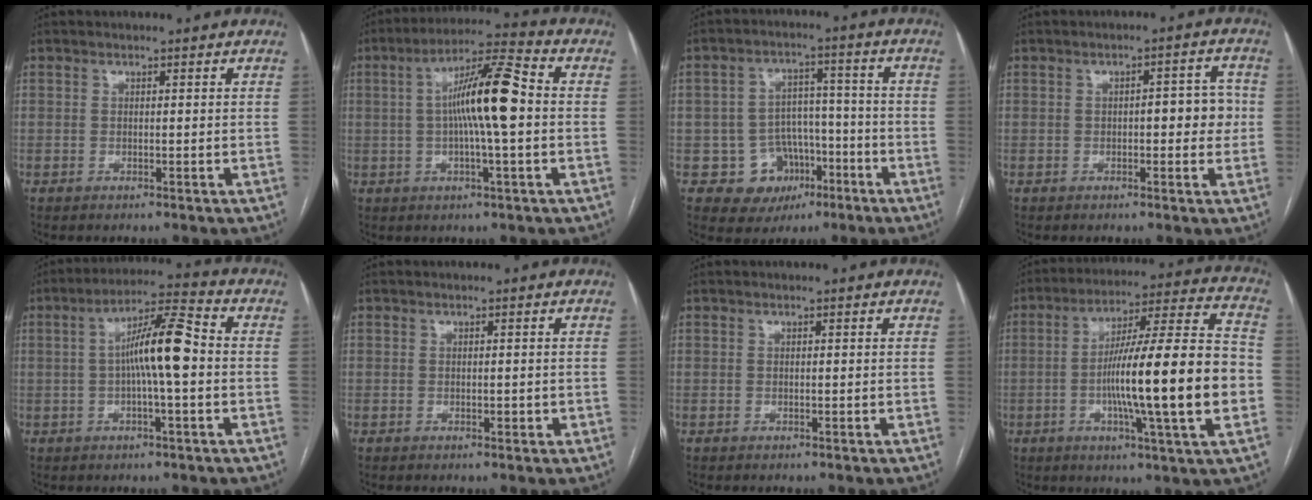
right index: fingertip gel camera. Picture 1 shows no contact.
{"total": 11.7, "force": [0.3, 0.9, 11.7], "torque": [-0.206, 0.020, -0.002]}
{"total": 8.2, "force": [-3.3, 7.3, 1.6], "torque": [-0.008, 0.026, -0.039]}
{"total": 5.1, "force": [-0.1, 2.0, 4.7], "torque": [-0.053, 0.019, -0.003]}
{"total": 9.7, "force": [-0.2, 0.9, 9.6], "torque": [-0.170, 0.023, -0.010]}
{"total": 0.9, "force": [-0.2, 0.4, 0.8], "torque": [-0.010, 0.000, -0.001]}
{"total": 0.0}
{"total": 20.8, "force": [-3.6, 0.4, 20.5], "torque": [-0.313, 0.009, -0.060]}